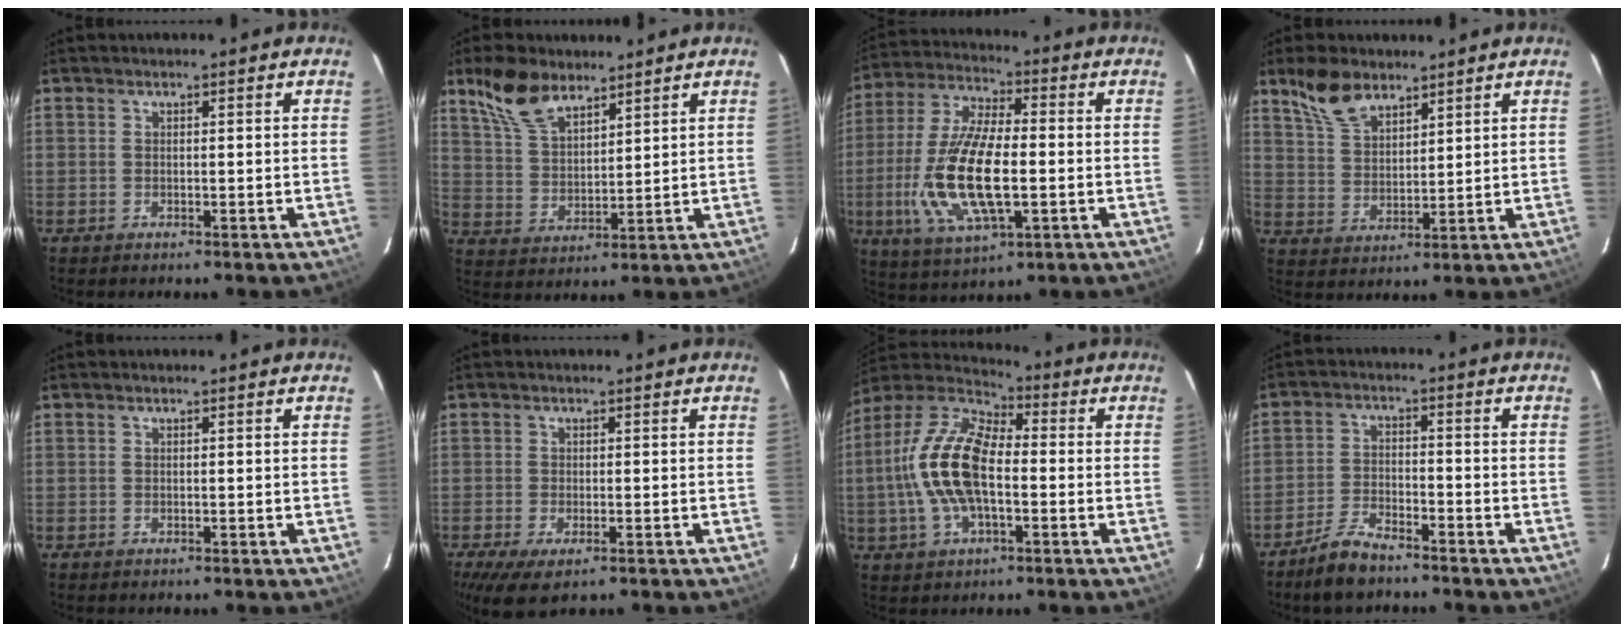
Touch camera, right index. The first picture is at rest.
{"total": 10.4, "force": [7.4, 4.8, 5.5], "torque": [-0.112, 0.021, 0.151]}
{"total": 17.3, "force": [-3.3, 6.3, 15.8], "torque": [-0.329, -0.011, -0.059]}
{"total": 8.5, "force": [6.3, 4.0, 4.2], "torque": [-0.081, 0.017, 0.127]}
{"total": 0.0}
{"total": 6.3, "force": [-3.5, 2.6, 4.6], "torque": [-0.097, -0.028, -0.056]}
{"total": 16.0, "force": [-1.8, 7.6, 13.9], "torque": [-0.289, 0.010, -0.044]}
{"total": 6.6, "force": [-5.6, 1.8, 3.0], "torque": [-0.081, 0.001, -0.106]}